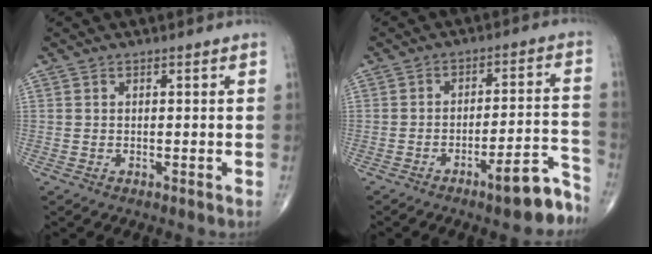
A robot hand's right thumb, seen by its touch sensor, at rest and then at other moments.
{"total": 10.1, "force": [-6.8, 2.5, 7.1], "torque": [-0.074, 0.063, -0.094]}